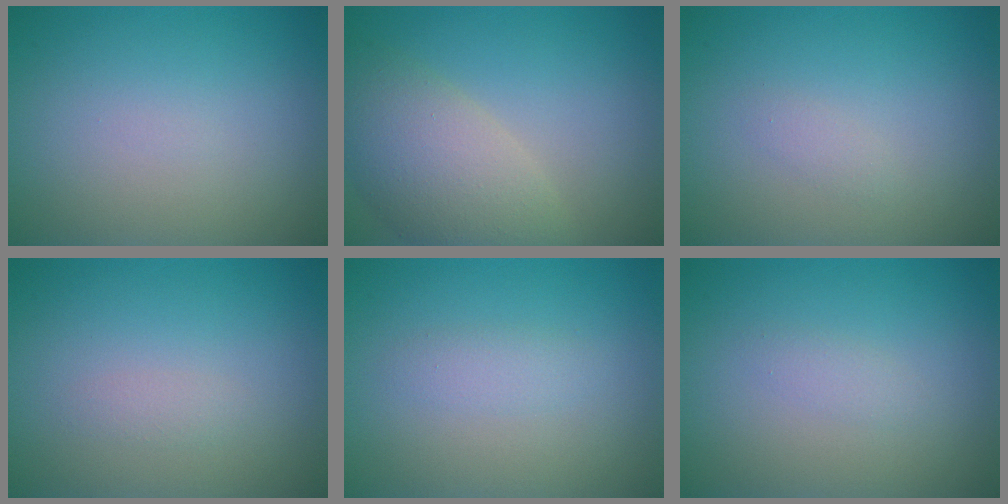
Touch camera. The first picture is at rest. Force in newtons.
{"total": 6.8, "press": 6.8, "slide": 0.6}
{"total": 0.7, "press": 0.7, "slide": 0.0}
{"total": 0.8, "press": 0.8, "slide": 0.0}
{"total": 1.5, "press": 1.5, "slide": 0.1}
{"total": 0.9, "press": 0.9, "slide": 0.0}